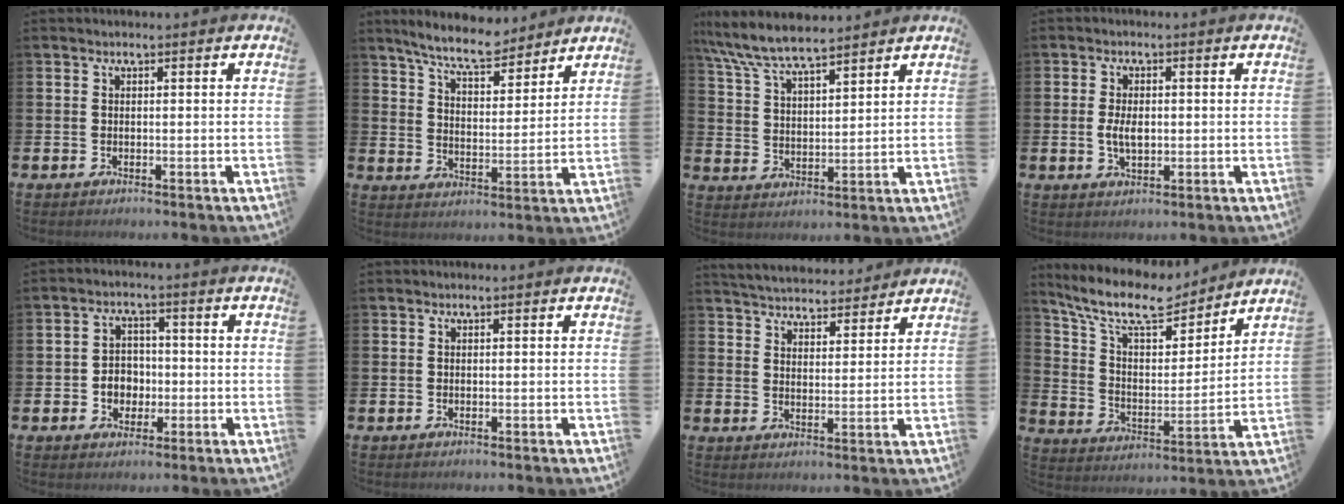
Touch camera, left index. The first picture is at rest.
{"total": 8.0, "force": [7.4, 1.3, 2.8], "torque": [-0.070, -0.034, 0.131]}
{"total": 7.8, "force": [7.3, 1.1, 2.6], "torque": [-0.076, -0.032, 0.132]}
{"total": 3.4, "force": [0.0, 1.9, 2.8], "torque": [-0.040, 0.001, -0.004]}
{"total": 3.7, "force": [-0.8, 3.3, 1.5], "torque": [-0.015, -0.003, -0.026]}
{"total": 0.0}
{"total": 4.9, "force": [4.8, 0.9, 0.1], "torque": [-0.017, -0.033, 0.084]}
{"total": 11.3, "force": [9.6, 3.3, 4.8], "torque": [-0.120, -0.060, 0.164]}